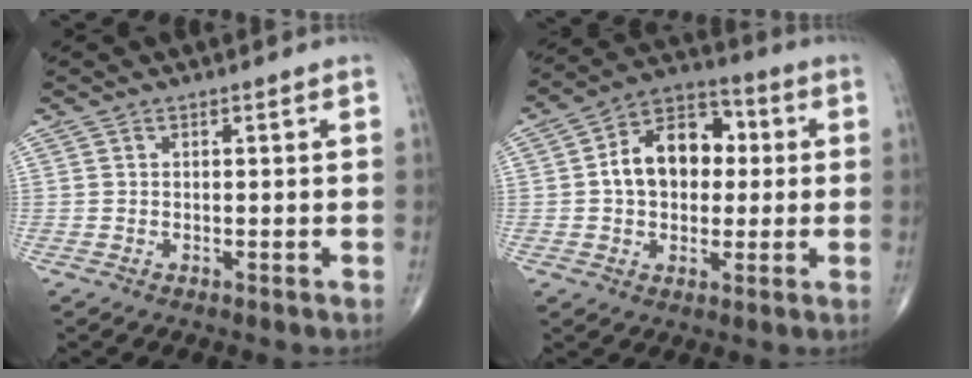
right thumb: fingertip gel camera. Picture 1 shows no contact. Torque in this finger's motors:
{"motor_torque": [0.54, 2.38, 0.46, 0.30, 0.08]}